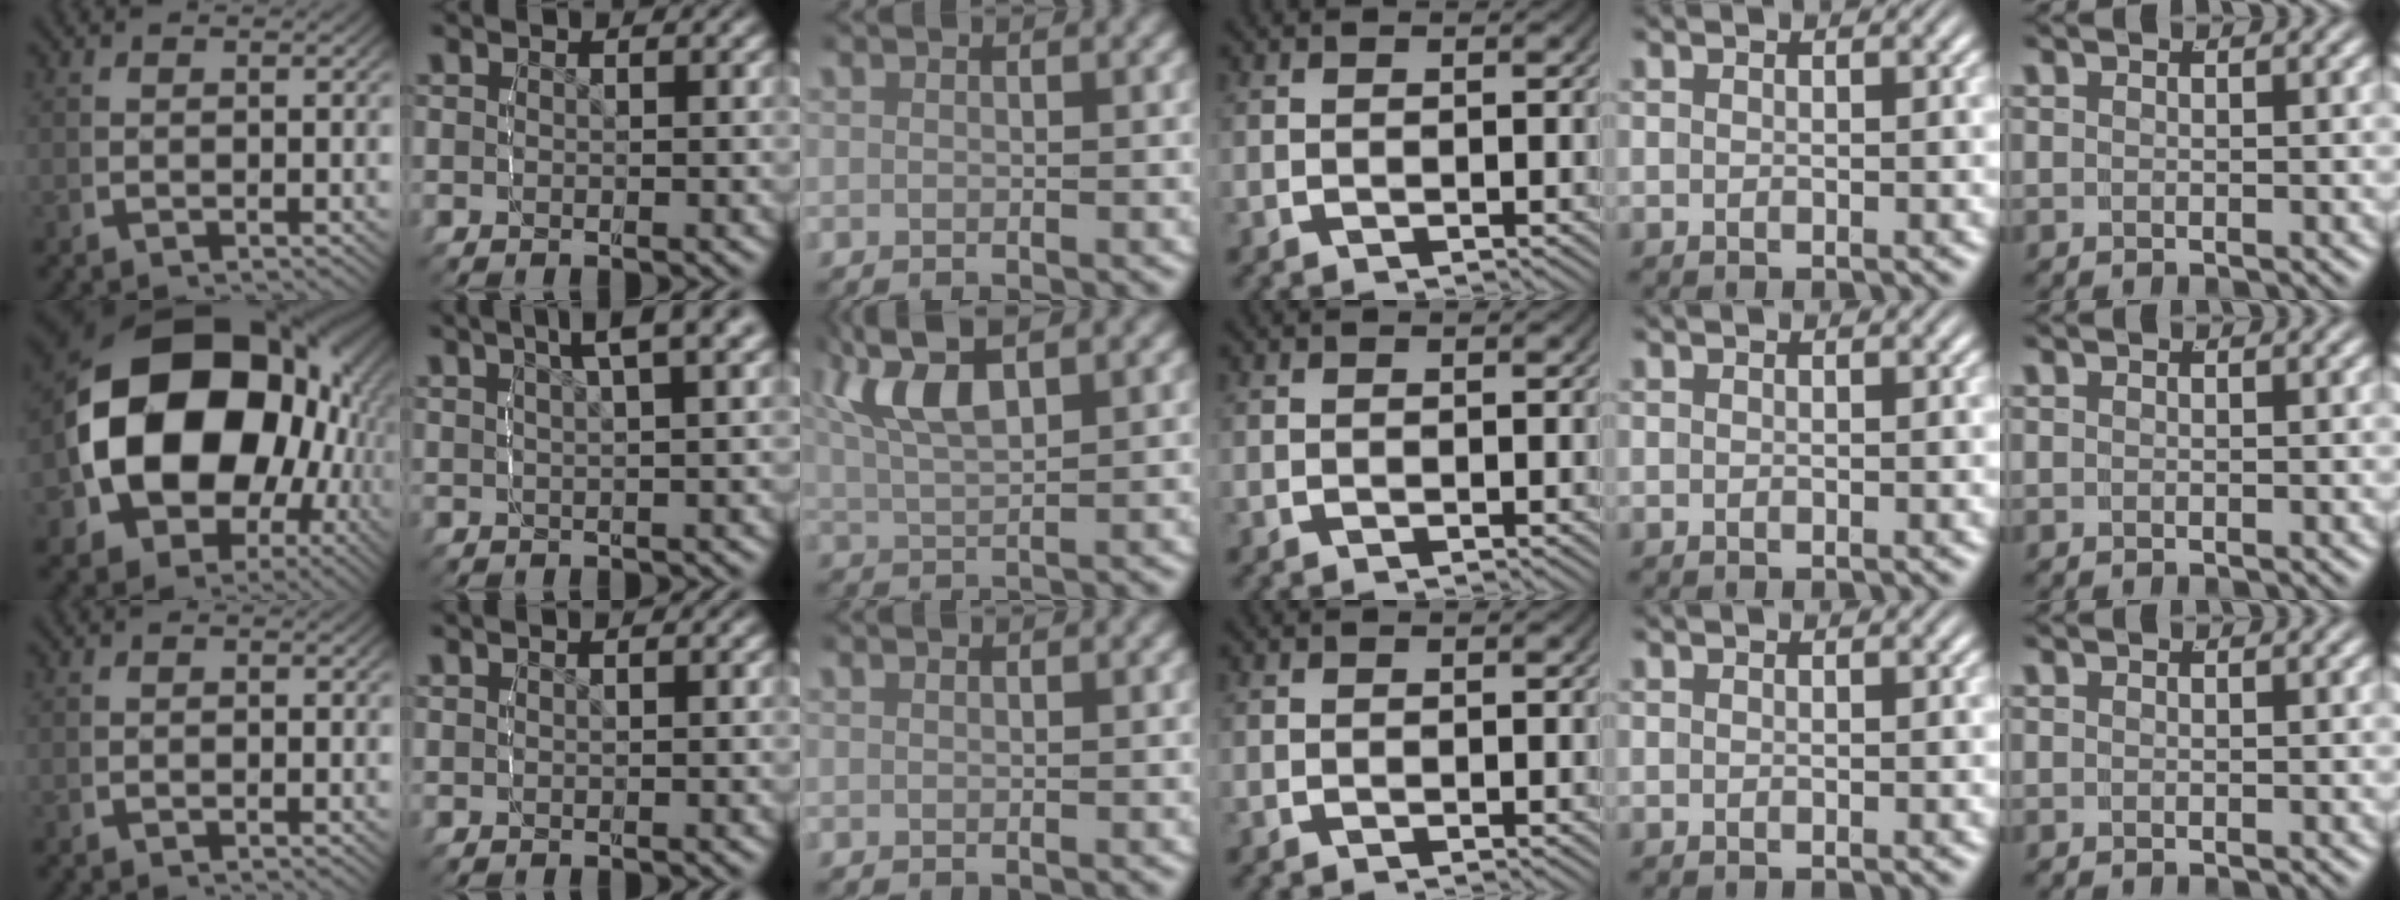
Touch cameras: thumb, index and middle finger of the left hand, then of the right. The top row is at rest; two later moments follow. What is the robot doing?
{"motion": "lift_and_place", "object": "glasses"}